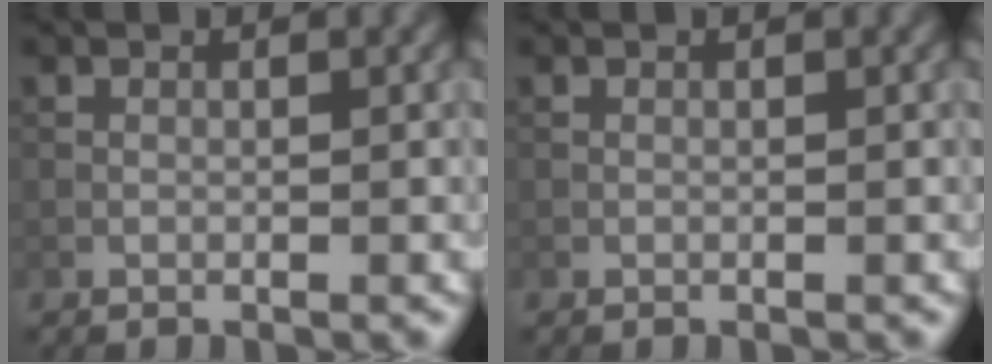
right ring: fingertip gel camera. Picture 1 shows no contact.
{"total": 0.0}